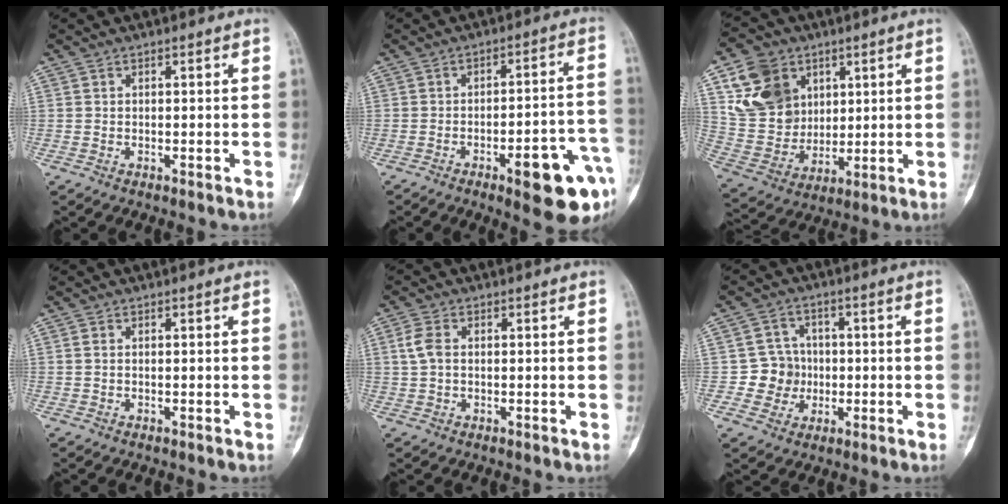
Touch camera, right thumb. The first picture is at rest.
{"total": 14.6, "force": [-6.3, 3.7, 12.6], "torque": [-0.125, 0.037, -0.072]}
{"total": 15.8, "force": [6.5, 12.4, 7.3], "torque": [-0.110, -0.015, 0.135]}
{"total": 0.6, "force": [0.1, 0.3, 0.4], "torque": [-0.012, 0.002, 0.004]}
{"total": 3.8, "force": [0.6, 2.4, 2.9], "torque": [-0.065, 0.007, 0.010]}
{"total": 6.6, "force": [-0.8, 6.5, 1.1], "torque": [0.017, 0.016, -0.016]}